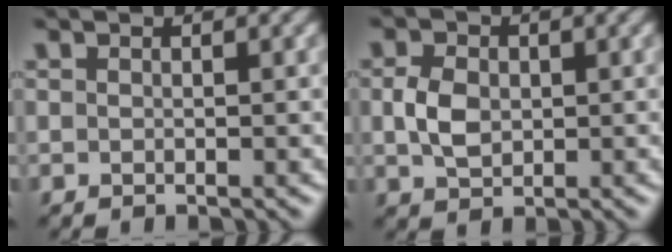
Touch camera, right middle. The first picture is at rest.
{"total": 3.1, "force": [0.1, 2.3, 2.0], "torque": [-0.047, 0.000, -0.001]}